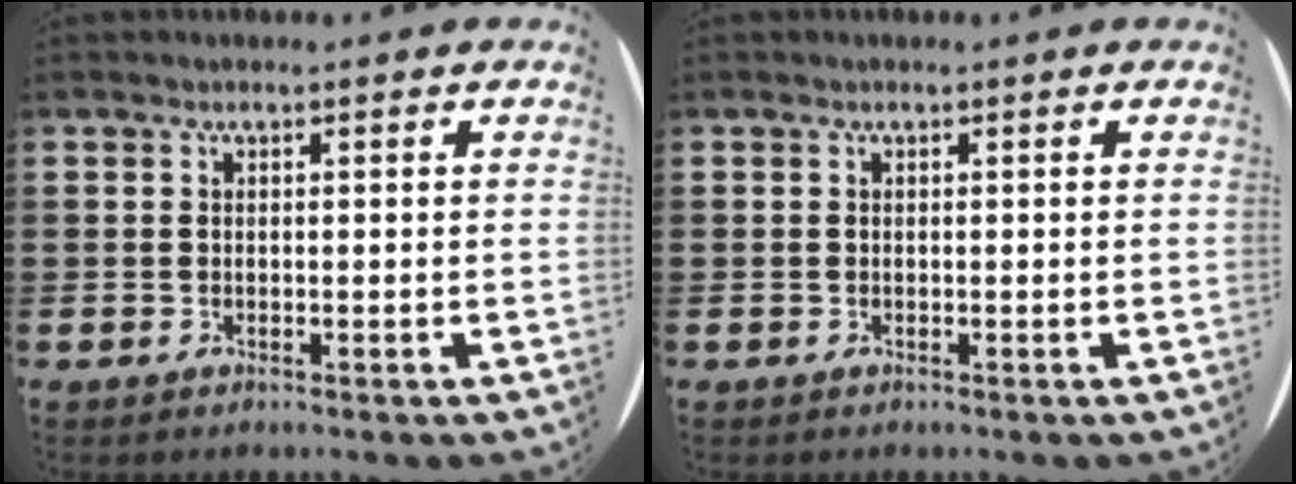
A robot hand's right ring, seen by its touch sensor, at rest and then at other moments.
{"total": 0.0}